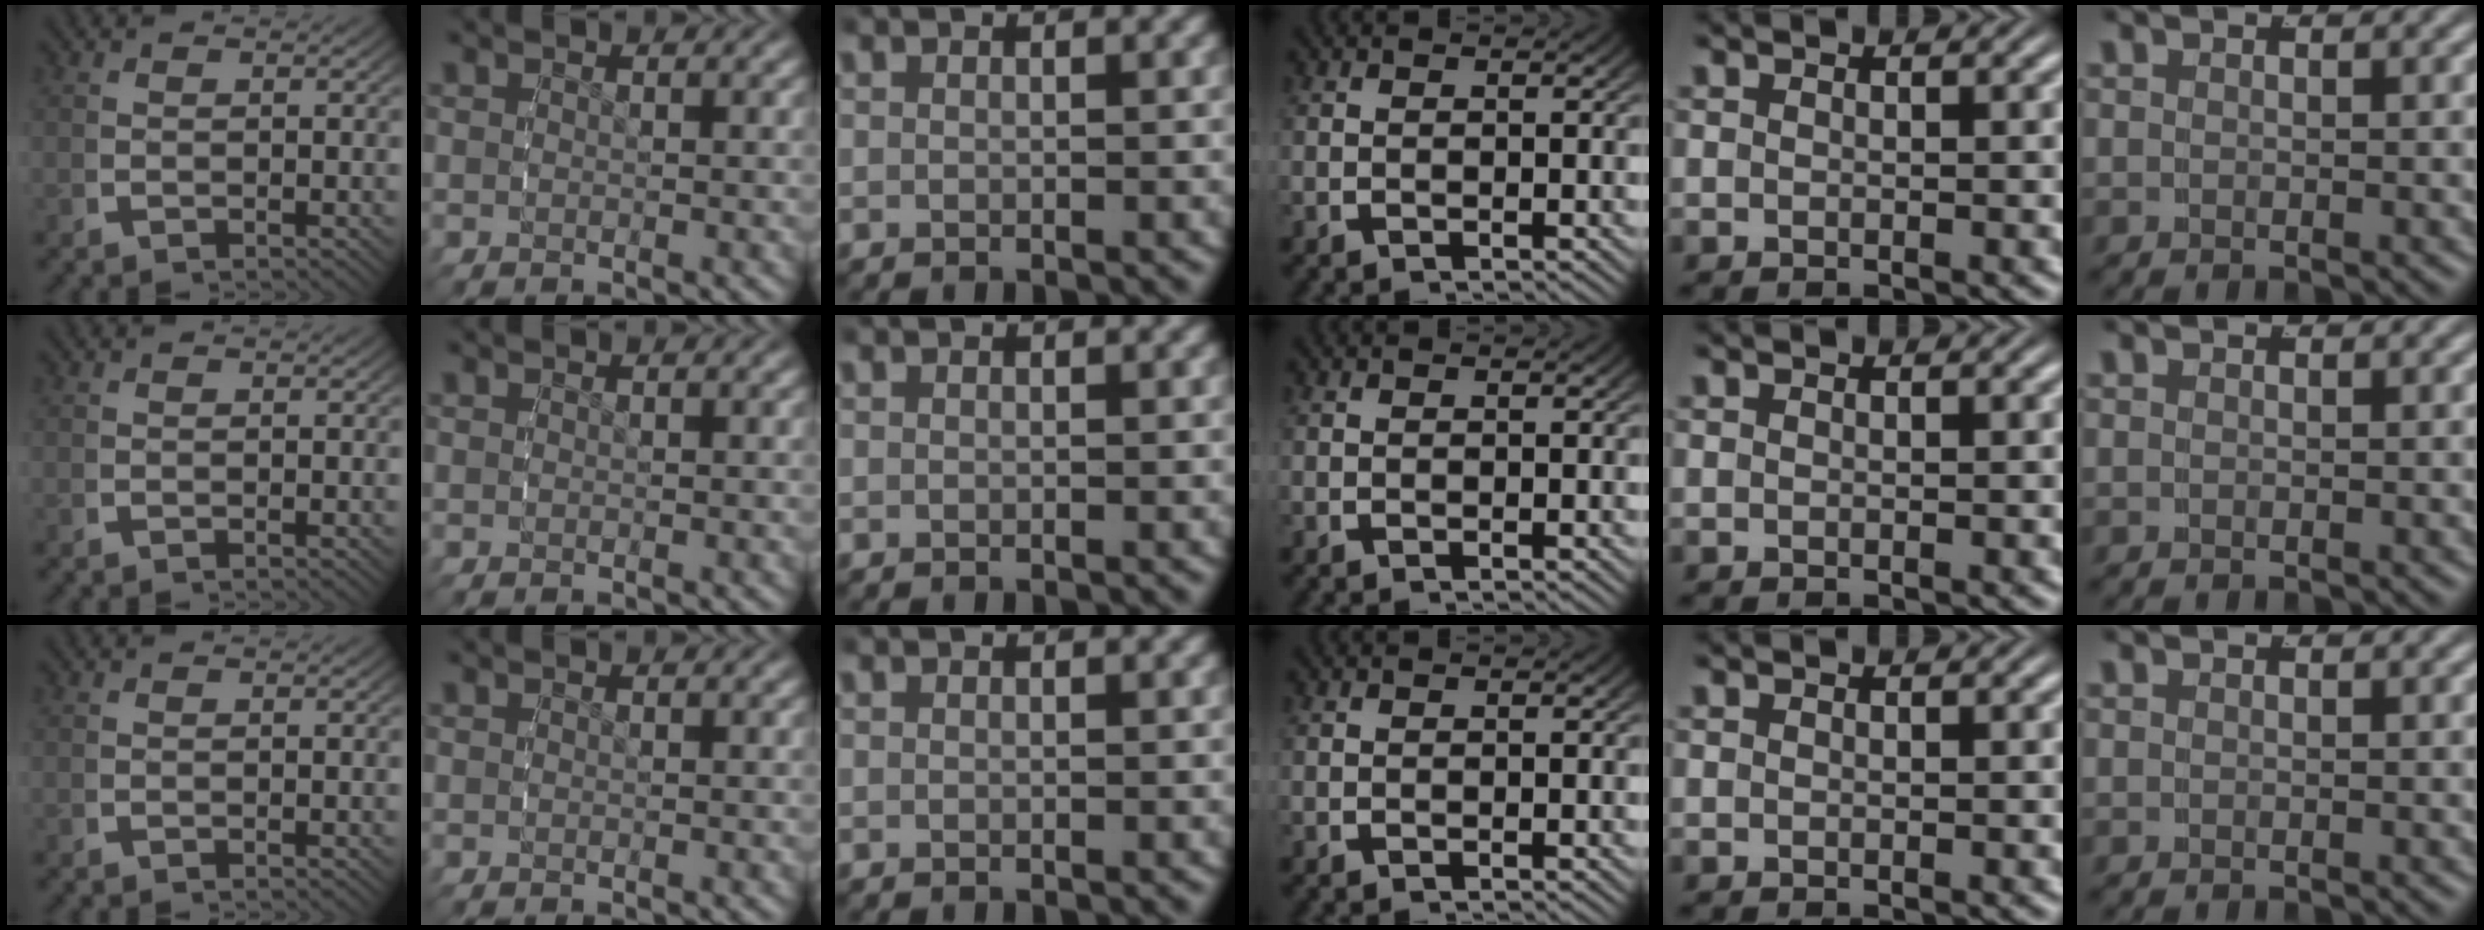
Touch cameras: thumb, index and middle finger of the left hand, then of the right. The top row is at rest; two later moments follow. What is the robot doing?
{"motion": "reach", "object": "photo album"}